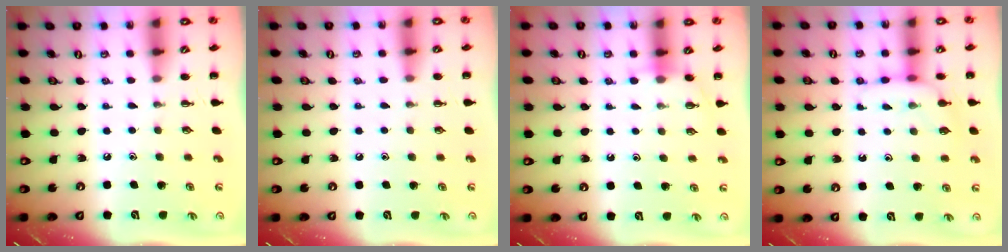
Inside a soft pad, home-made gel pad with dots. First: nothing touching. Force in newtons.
{"total": 4.8, "press": 4.6, "slide": 1.6}
{"total": 4.8, "press": 4.6, "slide": 1.2}
{"total": 7.7, "press": 7.7, "slide": 0.8}